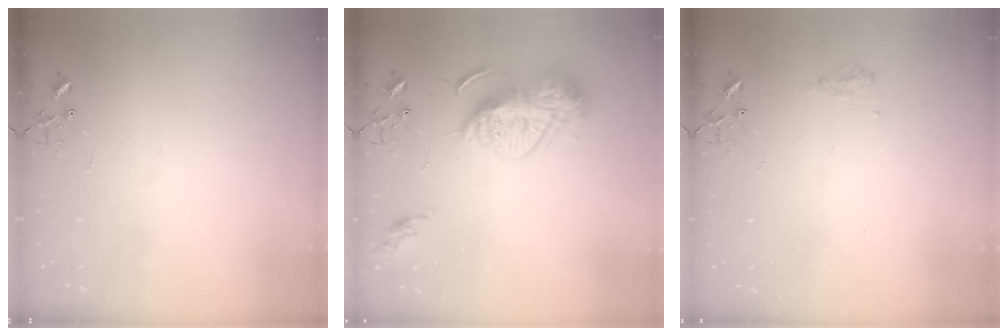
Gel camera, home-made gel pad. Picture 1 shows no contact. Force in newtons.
{"total": 15.5, "press": 15.4, "slide": 1.4}
{"total": 6.9, "press": 6.8, "slide": 1.0}